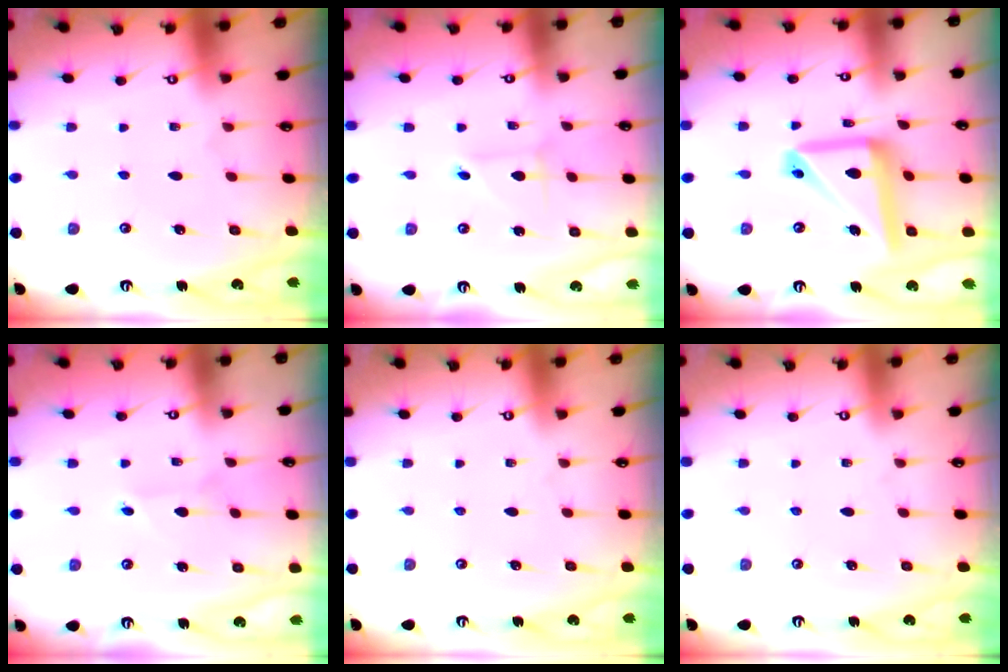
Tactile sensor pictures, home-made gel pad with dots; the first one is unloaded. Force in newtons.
{"total": 1.9, "press": 1.9, "slide": 0.2}
{"total": 15.1, "press": 15.0, "slide": 1.5}
{"total": 2.8, "press": 2.7, "slide": 0.3}
{"total": 0.0}
{"total": 0.0}